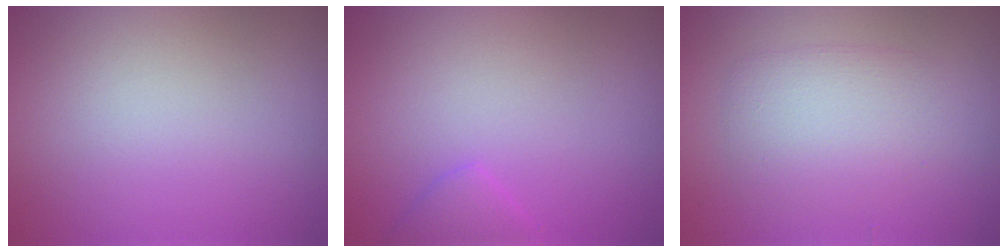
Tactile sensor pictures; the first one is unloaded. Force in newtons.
{"total": 1.3, "press": 1.3, "slide": 0.1}
{"total": 3.2, "press": 3.2, "slide": 0.0}